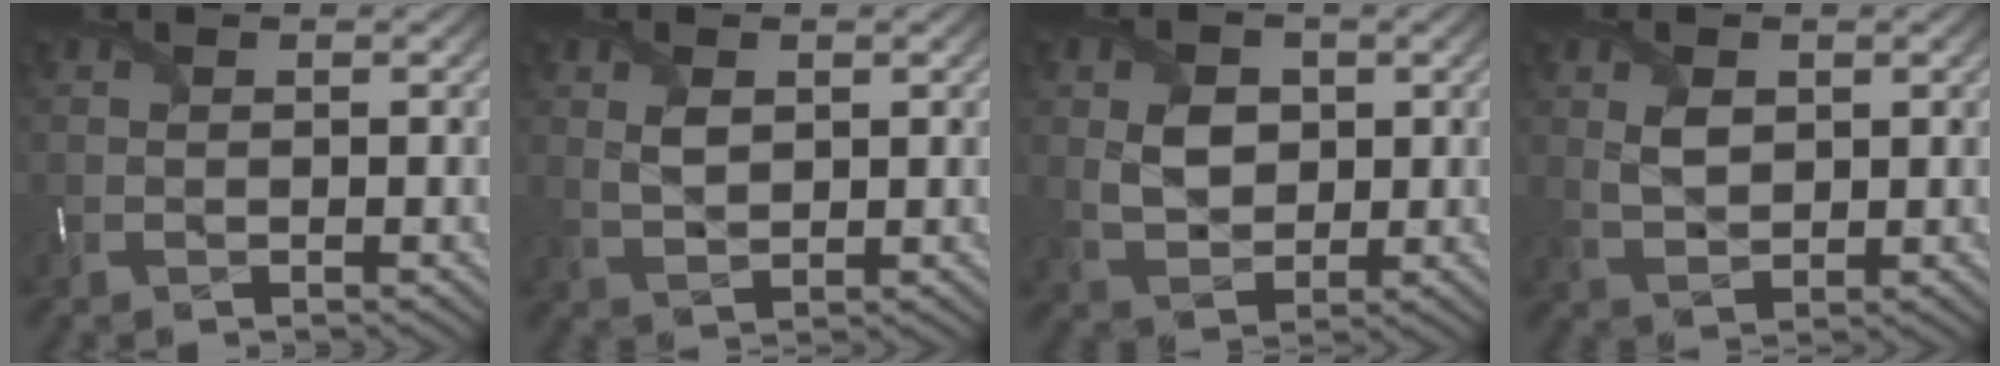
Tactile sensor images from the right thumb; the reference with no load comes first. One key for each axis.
{"total": 2.8, "fx": 1.0, "fy": 1.7, "fz": 2.0, "tx": -0.046, "ty": -0.005, "tz": 0.023}
{"total": 5.3, "fx": 0.8, "fy": 4.1, "fz": 3.2, "tx": -0.073, "ty": -0.006, "tz": 0.014}
{"total": 3.4, "fx": 1.1, "fy": 2.2, "fz": 2.3, "tx": -0.052, "ty": -0.004, "tz": 0.024}